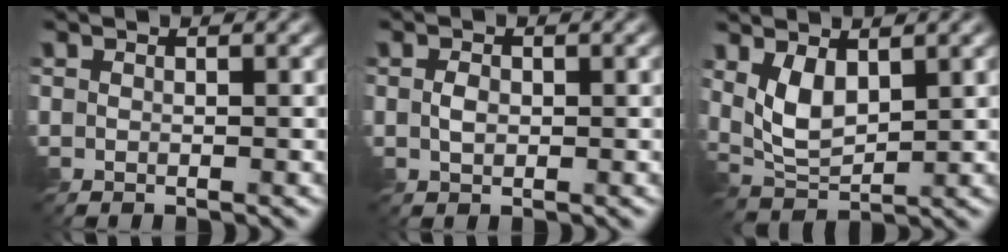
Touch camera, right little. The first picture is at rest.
{"total": 1.2, "force": [-0.2, 0.8, 0.9], "torque": [-0.021, 0.001, -0.006]}
{"total": 3.9, "force": [1.3, 1.8, 3.2], "torque": [-0.074, -0.009, 0.030]}